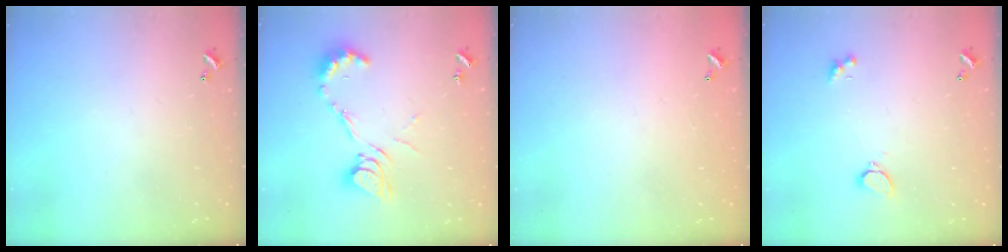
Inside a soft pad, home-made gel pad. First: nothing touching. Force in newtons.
{"total": 11.6, "press": 11.6, "slide": 0.7}
{"total": 3.0, "press": 3.0, "slide": 0.1}
{"total": 1.6, "press": 1.5, "slide": 0.5}